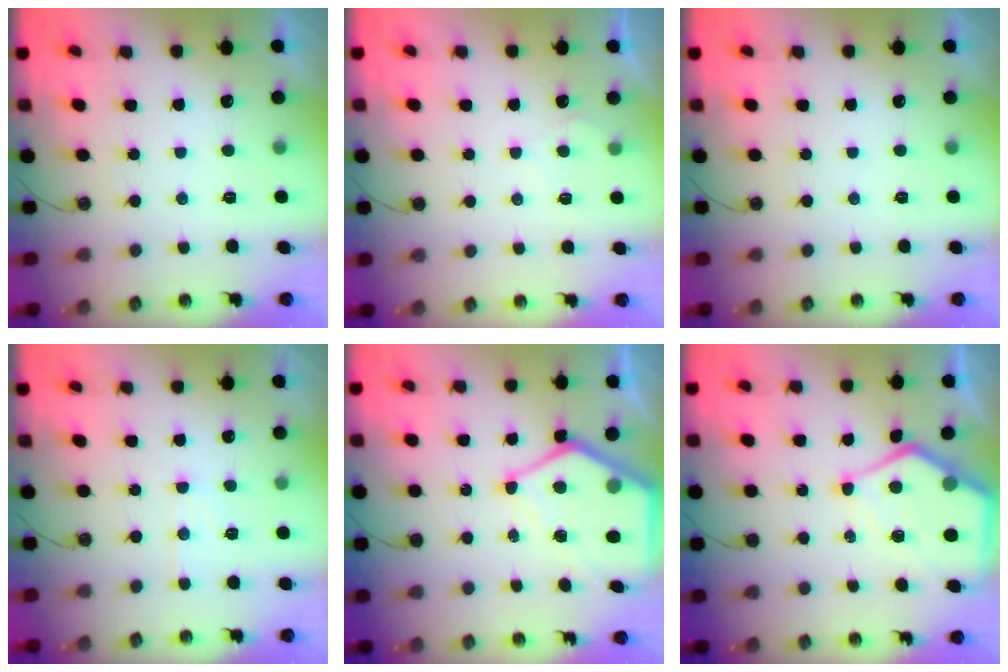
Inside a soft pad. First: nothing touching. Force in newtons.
{"total": 3.3, "press": 3.2, "slide": 0.5}
{"total": 0.0}
{"total": 5.3, "press": 5.3, "slide": 0.4}
{"total": 12.4, "press": 12.4, "slide": 1.3}
{"total": 11.2, "press": 11.2, "slide": 1.2}